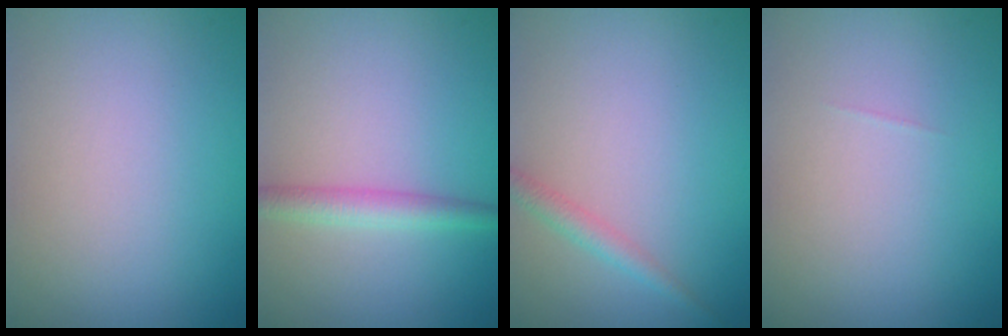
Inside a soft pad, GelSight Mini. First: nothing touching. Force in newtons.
{"total": 2.3, "press": 2.3, "slide": 0.0}
{"total": 1.5, "press": 1.5, "slide": 0.0}
{"total": 0.0}